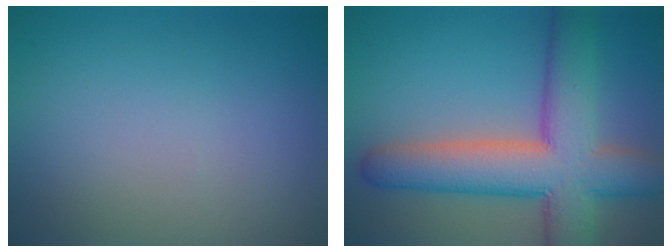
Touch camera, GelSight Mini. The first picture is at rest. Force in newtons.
{"total": 10.0, "press": 9.9, "slide": 0.5}